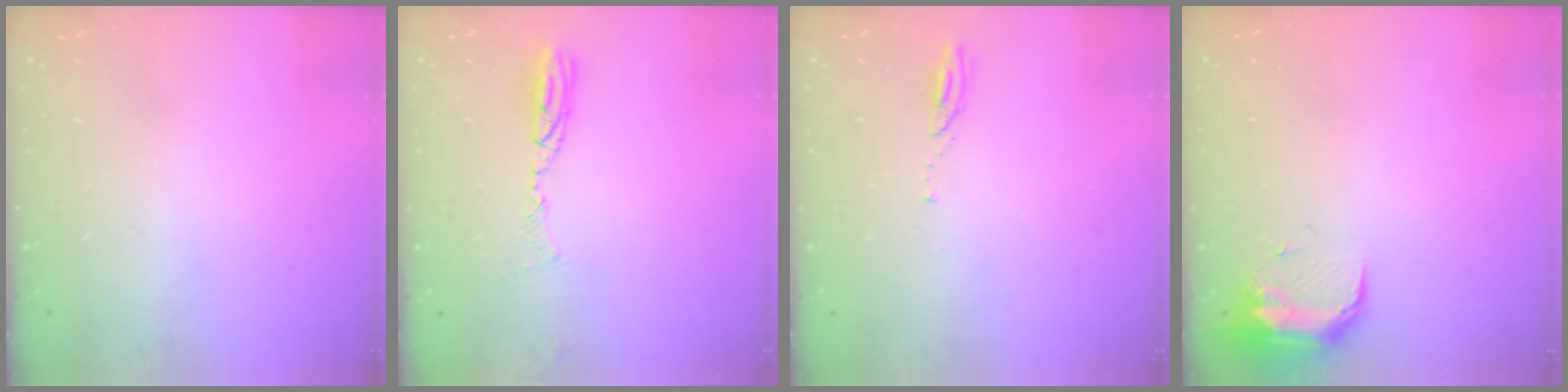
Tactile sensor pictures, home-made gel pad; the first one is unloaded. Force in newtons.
{"total": 9.8, "press": 7.6, "slide": 6.3}
{"total": 4.4, "press": 4.3, "slide": 0.7}
{"total": 8.8, "press": 8.7, "slide": 1.5}